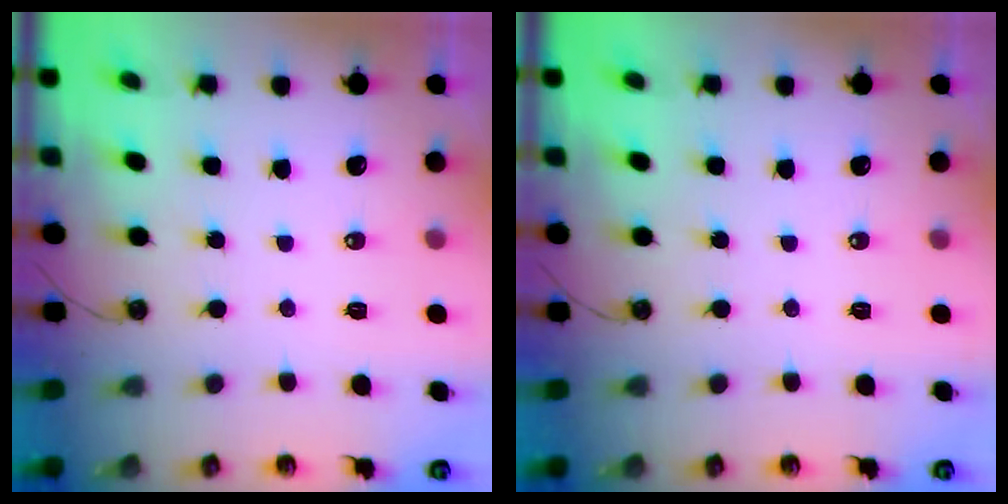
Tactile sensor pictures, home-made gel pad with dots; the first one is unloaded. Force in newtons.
{"total": 0.0}